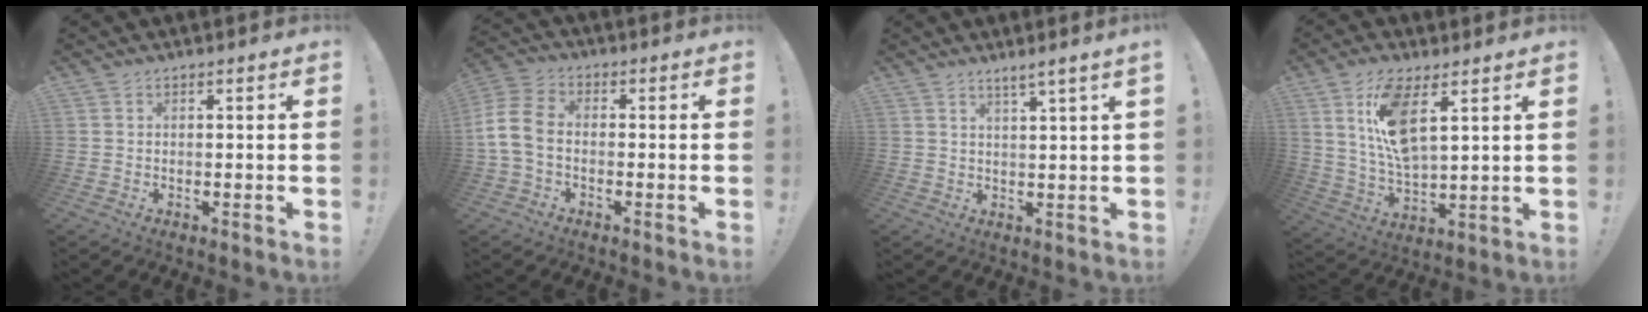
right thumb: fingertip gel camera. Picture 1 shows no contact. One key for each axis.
{"total": 9.8, "fx": -1.6, "fy": 6.7, "fz": 6.9, "tx": -0.148, "ty": 0.019, "tz": -0.025}
{"total": 3.3, "fx": 2.3, "fy": -0.9, "fz": 2.2, "tx": -0.037, "ty": -0.013, "tz": 0.036}
{"total": 13.2, "fx": 6.4, "fy": 4.9, "fz": 10.4, "tx": -0.201, "ty": -0.024, "tz": 0.112}